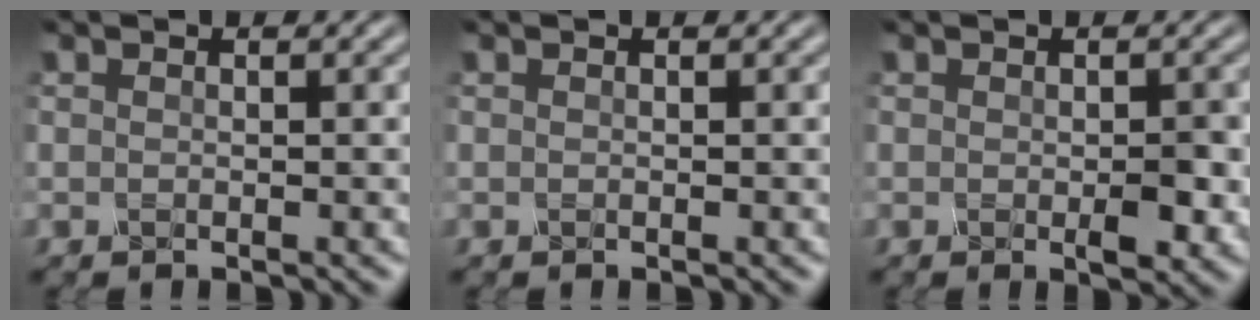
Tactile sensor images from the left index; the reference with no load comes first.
{"total": 0.0}
{"total": 2.6, "force": [-0.6, 1.0, 2.3], "torque": [-0.038, -0.005, -0.004]}